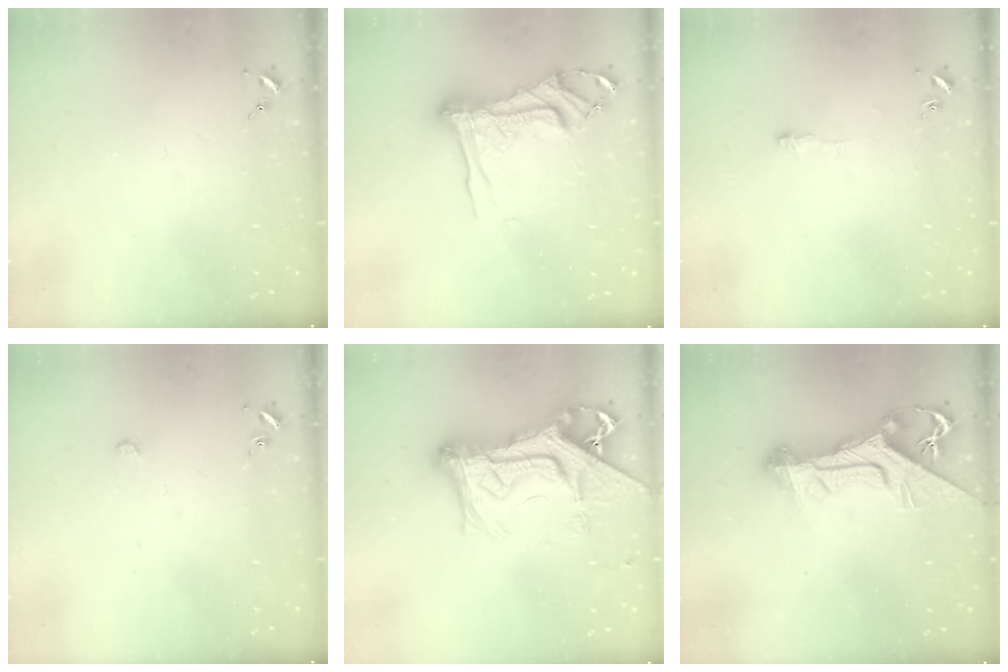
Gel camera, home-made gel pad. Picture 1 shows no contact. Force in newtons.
{"total": 14.8, "press": 14.8, "slide": 1.3}
{"total": 4.5, "press": 4.5, "slide": 0.4}
{"total": 2.6, "press": 2.6, "slide": 0.2}
{"total": 21.5, "press": 21.4, "slide": 2.2}
{"total": 13.4, "press": 13.4, "slide": 1.3}